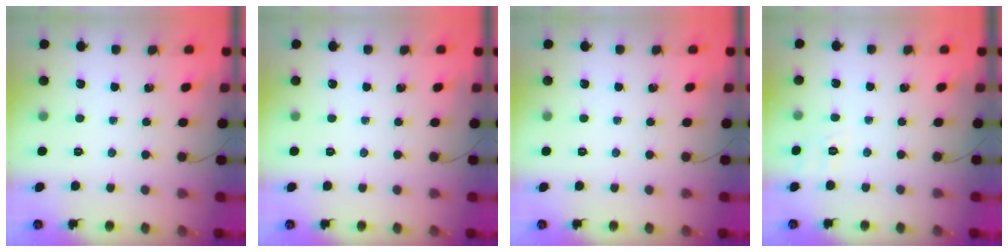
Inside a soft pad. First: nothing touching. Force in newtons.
{"total": 0.0}
{"total": 0.0}
{"total": 6.0, "press": 5.7, "slide": 1.9}